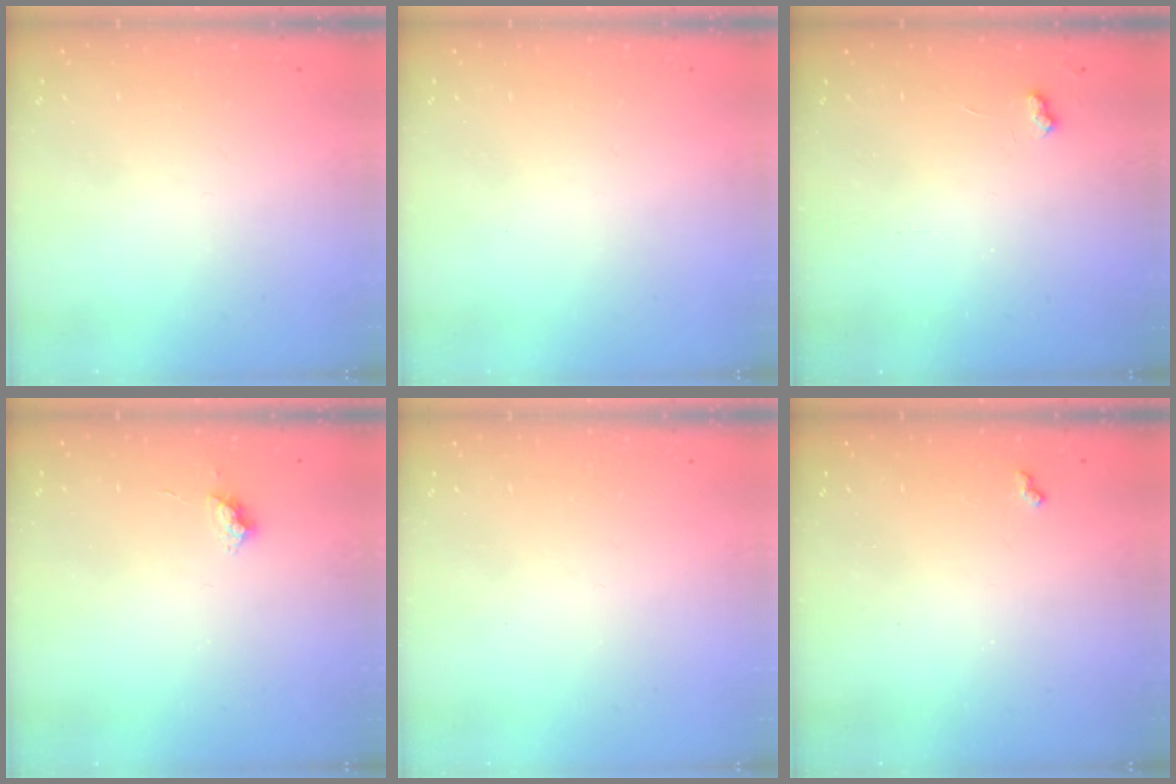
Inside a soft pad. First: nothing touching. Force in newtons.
{"total": 0.0}
{"total": 3.9, "press": 3.9, "slide": 0.5}
{"total": 6.4, "press": 6.3, "slide": 0.9}
{"total": 0.0}
{"total": 4.1, "press": 4.1, "slide": 0.5}